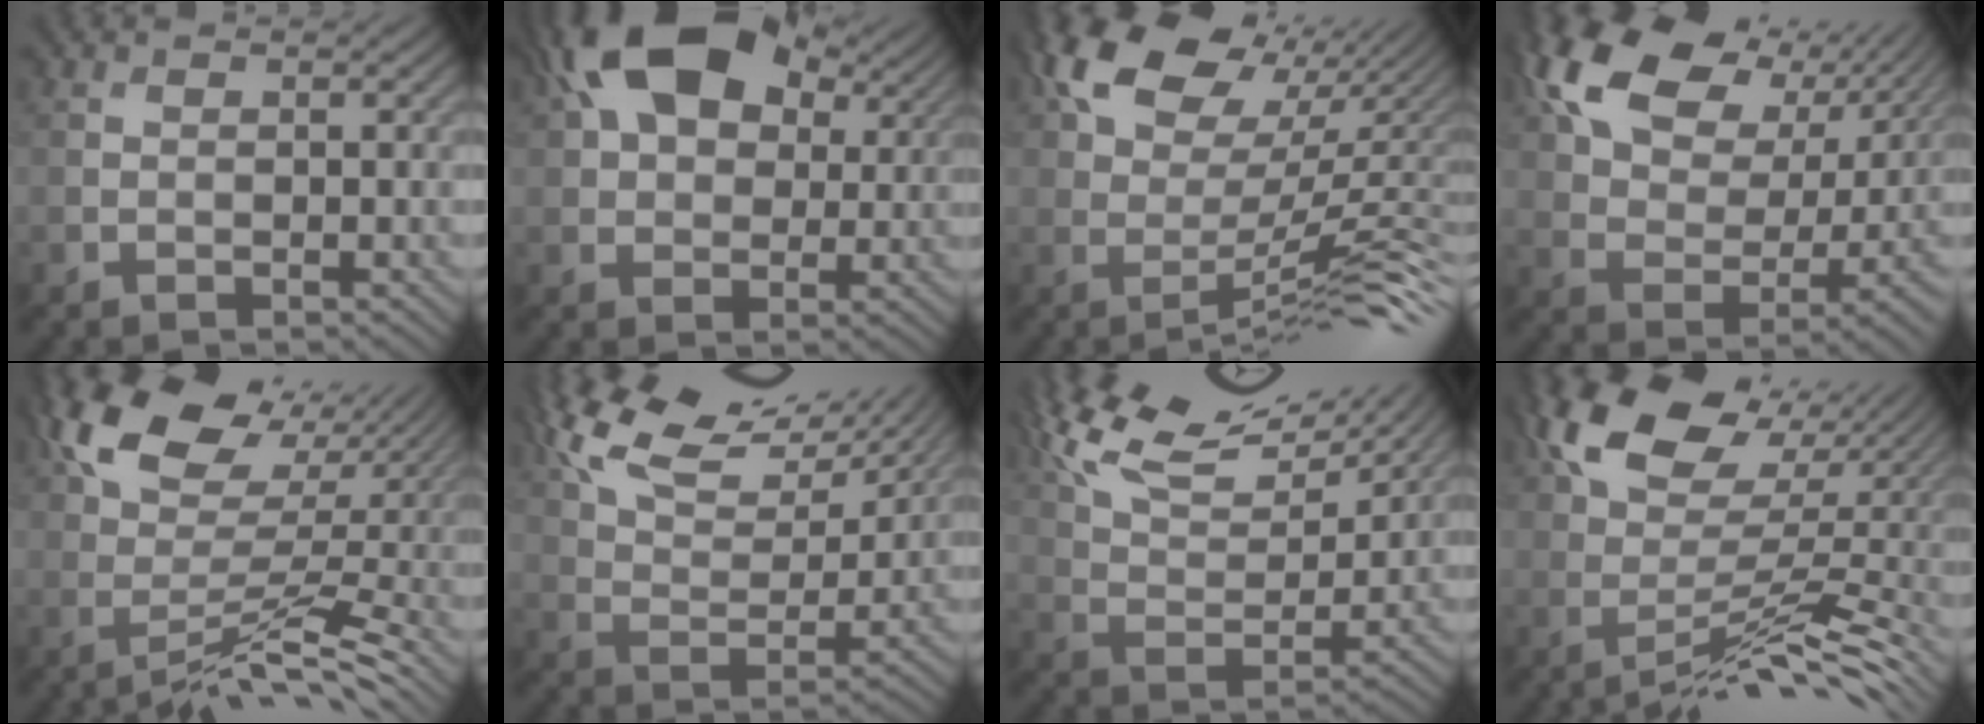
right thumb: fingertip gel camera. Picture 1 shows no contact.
{"total": 17.7, "force": [8.4, 10.6, 11.3], "torque": [-0.223, 0.058, 0.132]}
{"total": 14.1, "force": [4.1, 6.6, 11.7], "torque": [-0.183, 0.014, 0.081]}
{"total": 14.4, "force": [7.5, 8.4, 8.9], "torque": [-0.171, 0.014, 0.127]}
{"total": 12.0, "force": [3.3, 5.5, 10.1], "torque": [-0.173, 0.004, 0.056]}
{"total": 14.1, "force": [10.0, 4.9, 8.5], "torque": [-0.171, 0.014, 0.172]}
{"total": 15.1, "force": [11.4, 4.5, 8.8], "torque": [-0.187, 0.021, 0.177]}
{"total": 13.3, "force": [2.1, 6.2, 11.6], "torque": [-0.182, 0.016, 0.043]}